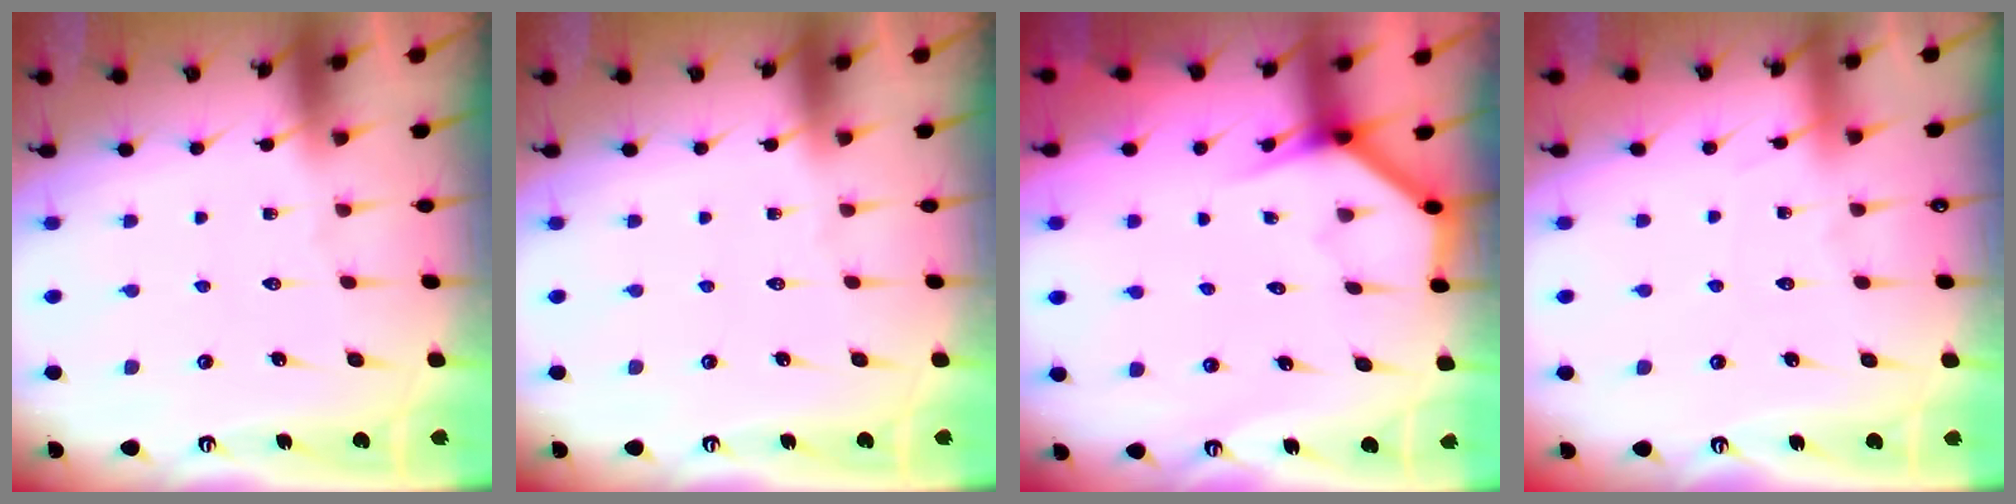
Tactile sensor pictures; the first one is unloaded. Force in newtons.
{"total": 0.0}
{"total": 3.9, "press": 3.9, "slide": 0.4}
{"total": 4.2, "press": 4.1, "slide": 0.6}